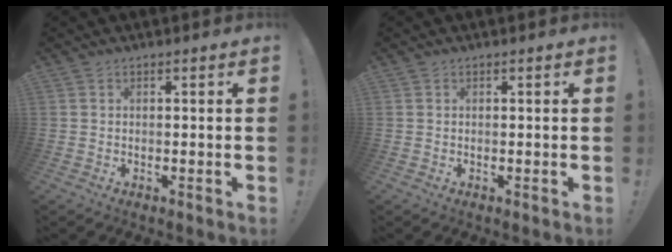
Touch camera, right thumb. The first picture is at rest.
{"total": 0.0}